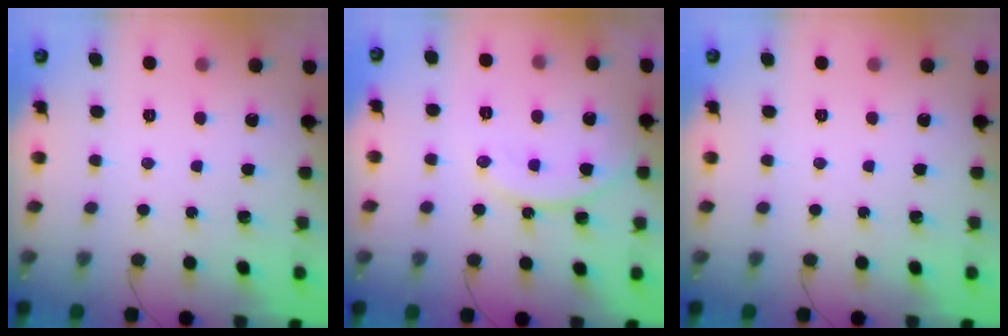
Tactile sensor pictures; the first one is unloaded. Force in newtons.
{"total": 10.5, "press": 10.5, "slide": 0.8}
{"total": 0.0}